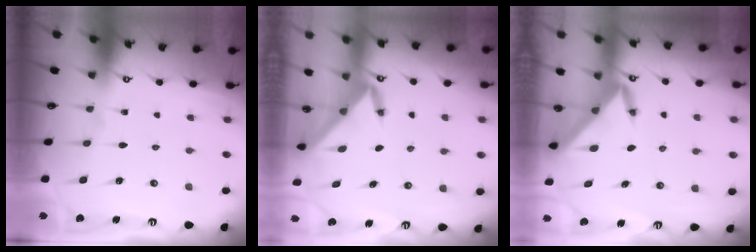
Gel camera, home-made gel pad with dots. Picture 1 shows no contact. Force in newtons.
{"total": 3.6, "press": 3.6, "slide": 0.3}
{"total": 3.2, "press": 3.2, "slide": 0.2}